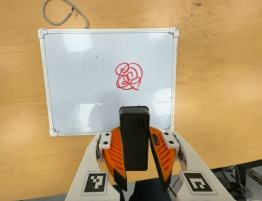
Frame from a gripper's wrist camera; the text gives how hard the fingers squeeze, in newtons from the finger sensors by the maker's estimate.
{"total": 7.8, "left": 6.9, "right": 8.8}